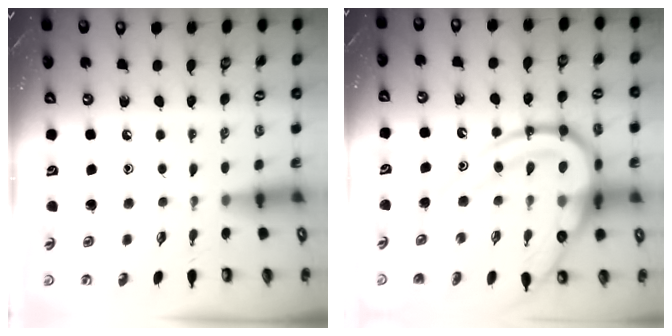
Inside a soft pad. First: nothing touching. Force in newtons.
{"total": 21.8, "press": 21.7, "slide": 2.2}